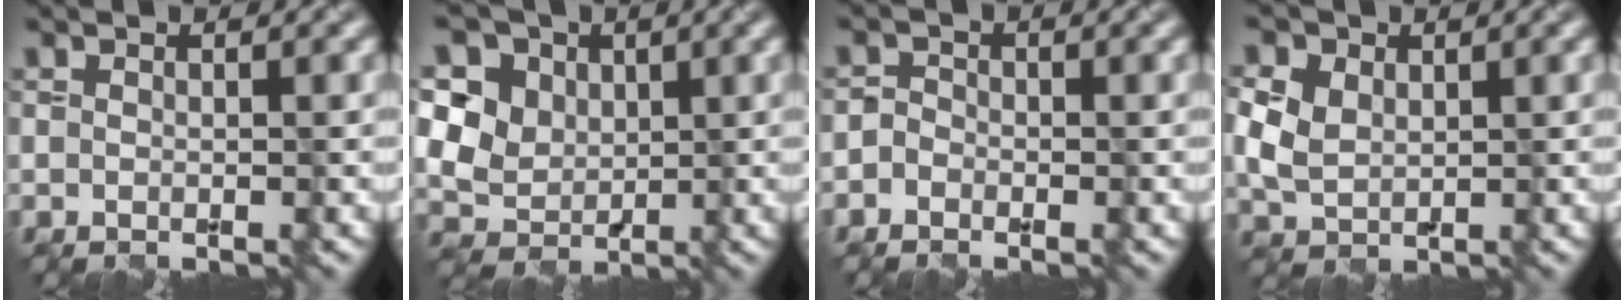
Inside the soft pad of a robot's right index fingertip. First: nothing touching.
{"total": 8.9, "force": [4.0, 6.8, 4.2], "torque": [-0.090, 0.012, 0.056]}
{"total": 1.3, "force": [-0.9, 0.9, 0.3], "torque": [0.006, 0.006, -0.020]}
{"total": 5.2, "force": [1.4, 4.0, 3.1], "torque": [-0.094, 0.018, 0.029]}